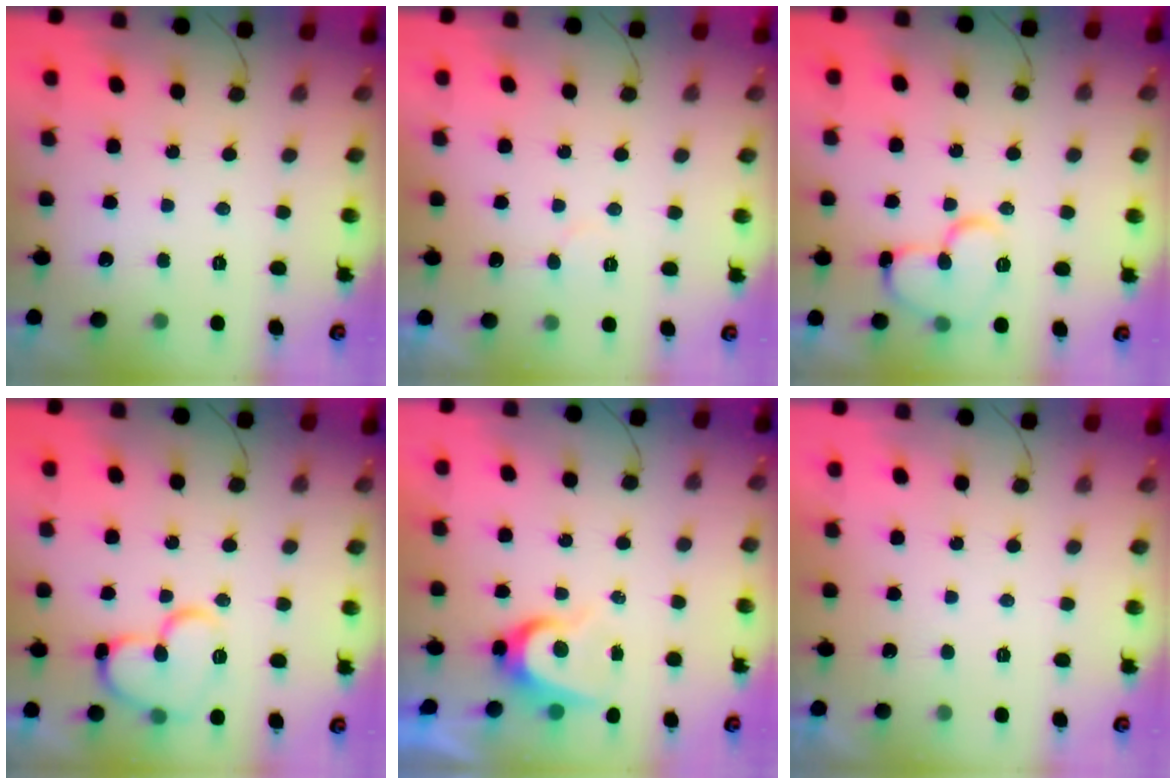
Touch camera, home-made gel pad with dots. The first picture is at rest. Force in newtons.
{"total": 3.9, "press": 3.9, "slide": 0.4}
{"total": 12.1, "press": 12.0, "slide": 1.4}
{"total": 14.2, "press": 14.1, "slide": 2.0}
{"total": 6.7, "press": 6.7, "slide": 0.7}
{"total": 1.0, "press": 1.0, "slide": 0.2}